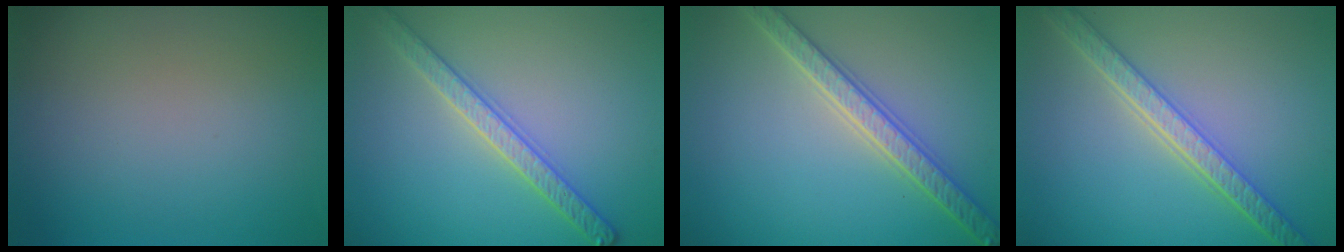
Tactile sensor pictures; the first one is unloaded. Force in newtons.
{"total": 3.3, "press": 3.3, "slide": 0.3}
{"total": 4.0, "press": 3.9, "slide": 0.9}
{"total": 5.0, "press": 4.2, "slide": 2.6}